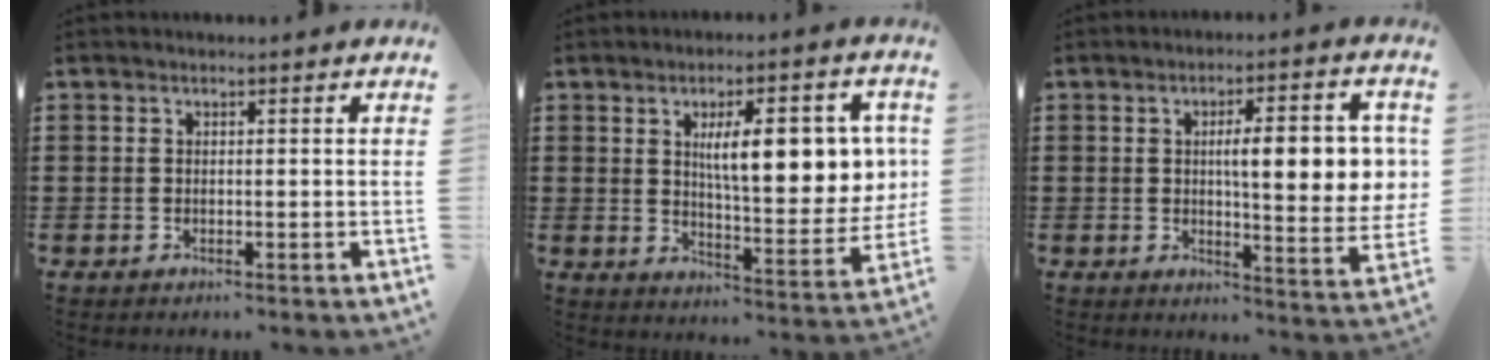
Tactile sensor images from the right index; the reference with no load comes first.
{"total": 11.9, "force": [3.0, 4.0, 10.8], "torque": [-0.166, -0.003, 0.044]}
{"total": 10.2, "force": [1.5, 2.2, 9.8], "torque": [-0.148, -0.004, 0.017]}